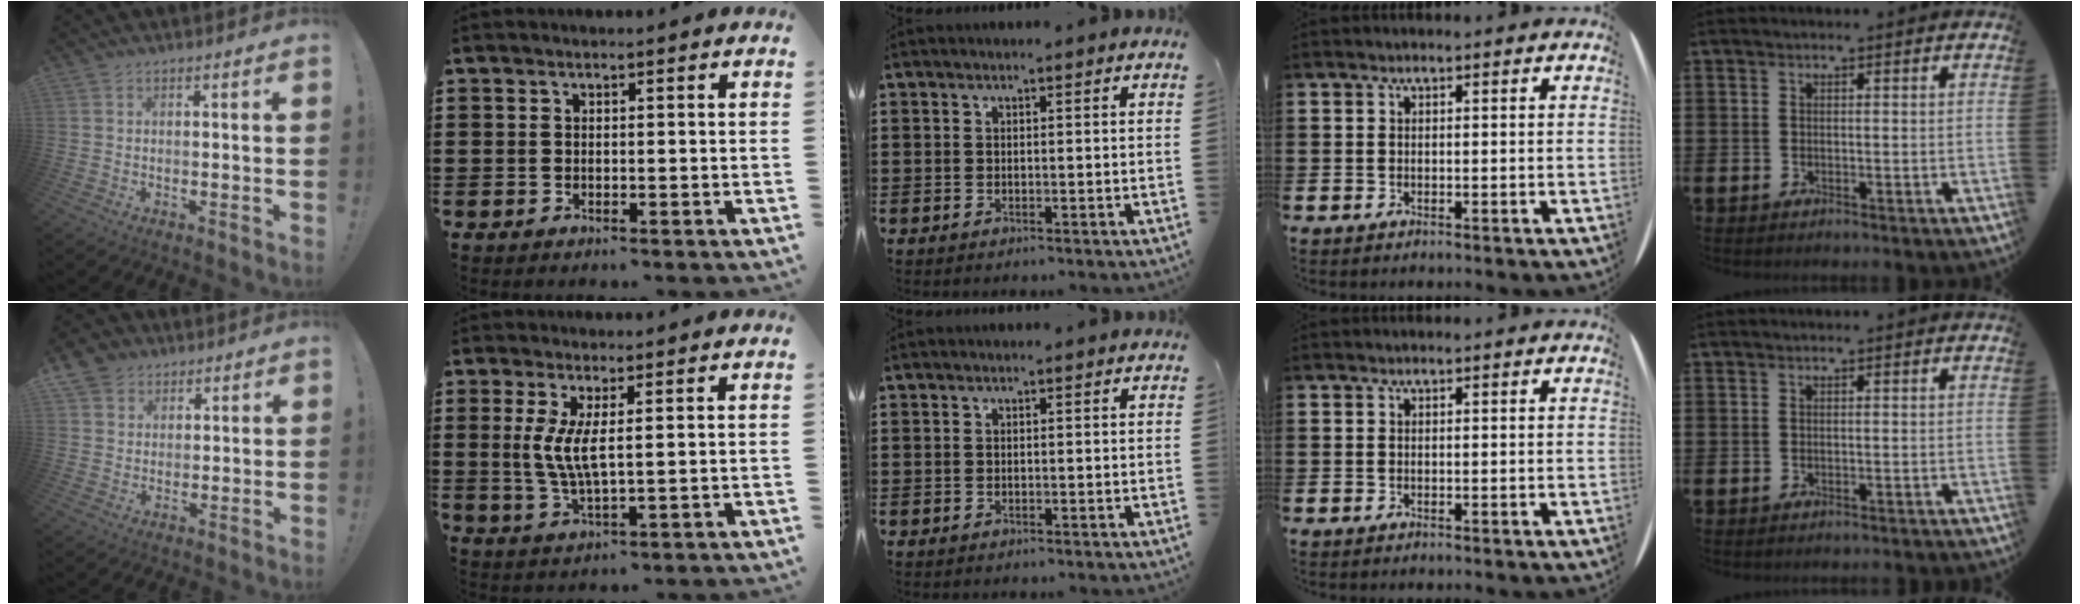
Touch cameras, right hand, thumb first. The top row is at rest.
{"thumb": {"total": 6.2, "force": [3.9, 4.7, 0.9], "torque": [-0.014, -0.025, 0.077]}, "index": {"total": 5.0, "force": [0.9, 1.0, 4.8], "torque": [-0.103, -0.006, 0.013]}}